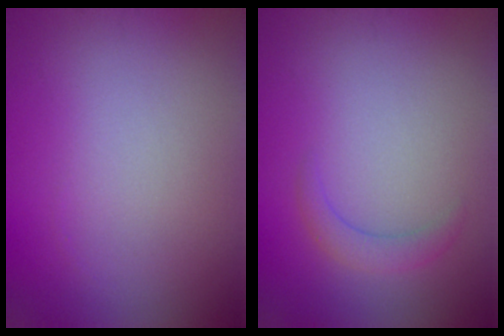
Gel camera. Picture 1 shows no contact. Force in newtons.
{"total": 1.5, "press": 1.5, "slide": 0.1}